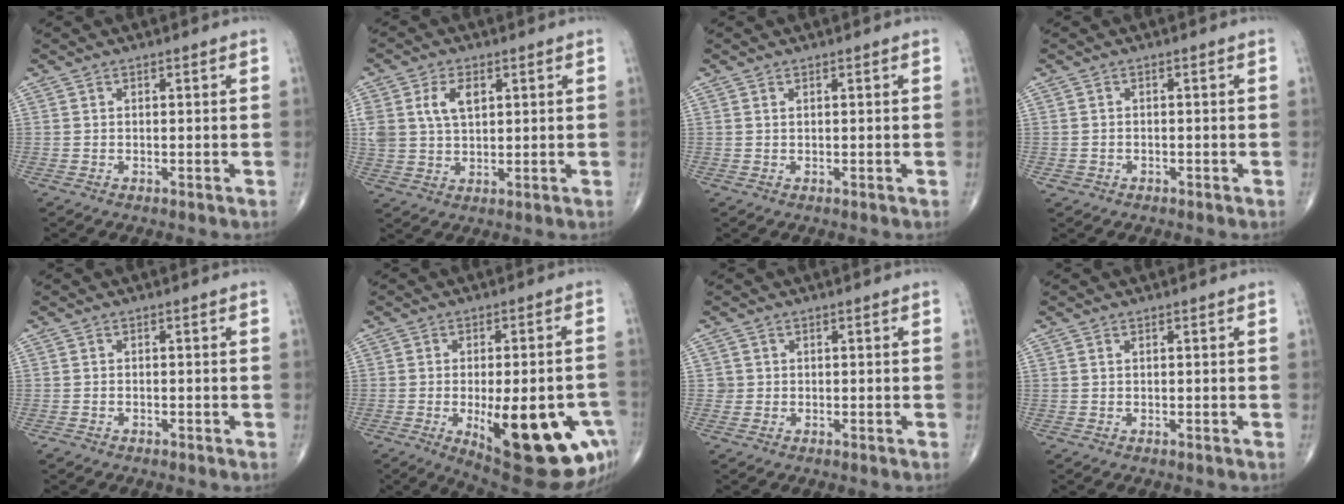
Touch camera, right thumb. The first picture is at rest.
{"total": 7.8, "force": [2.5, 4.9, 5.6], "torque": [-0.106, 0.000, 0.053]}
{"total": 0.0}
{"total": 1.3, "force": [-0.6, 1.1, 0.2], "torque": [-0.005, 0.007, -0.008]}
{"total": 1.0, "force": [-0.7, 0.6, 0.2], "torque": [-0.008, 0.001, -0.014]}
{"total": 22.6, "force": [-7.6, 8.6, 19.5], "torque": [-0.202, 0.003, -0.080]}
{"total": 1.2, "force": [0.0, 1.2, 0.0], "torque": [0.009, 0.005, -0.002]}
{"total": 0.0}